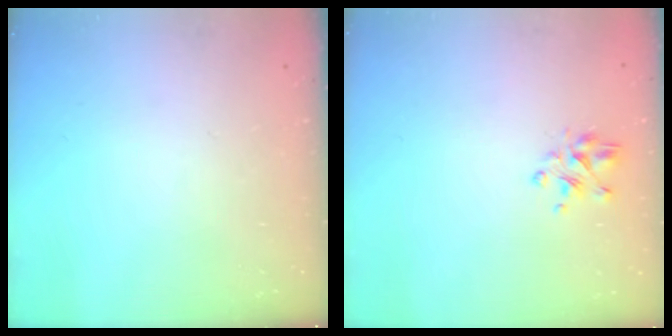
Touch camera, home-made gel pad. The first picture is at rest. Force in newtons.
{"total": 3.5, "press": 3.1, "slide": 1.5}